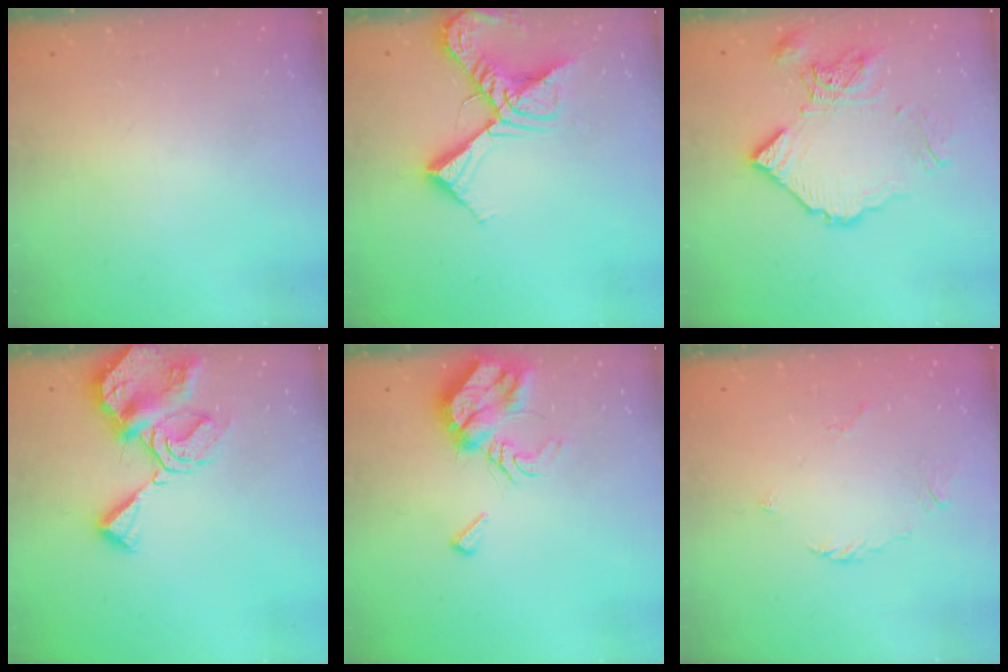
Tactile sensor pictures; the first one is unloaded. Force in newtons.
{"total": 17.6, "press": 17.4, "slide": 2.2}
{"total": 13.0, "press": 12.9, "slide": 1.4}
{"total": 11.1, "press": 11.1, "slide": 0.8}
{"total": 9.3, "press": 9.3, "slide": 0.7}
{"total": 2.6, "press": 2.6, "slide": 0.6}